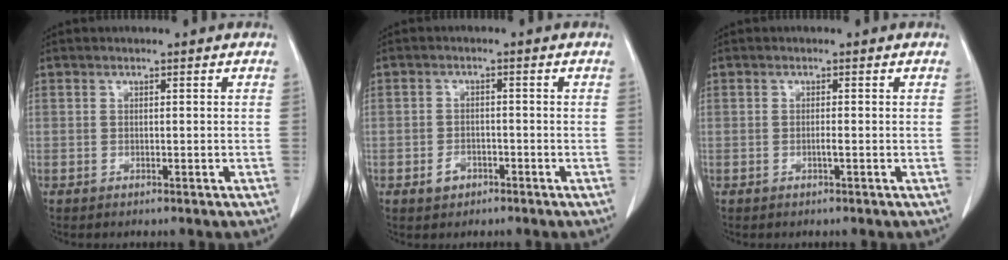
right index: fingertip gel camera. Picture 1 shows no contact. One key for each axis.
{"total": 2.4, "fx": -1.4, "fy": 1.7, "fz": 1.1, "tx": -0.015, "ty": 0.005, "tz": -0.018}
{"total": 0.7, "fx": -0.2, "fy": -0.1, "fz": 0.7, "tx": -0.009, "ty": 0.002, "tz": -0.003}